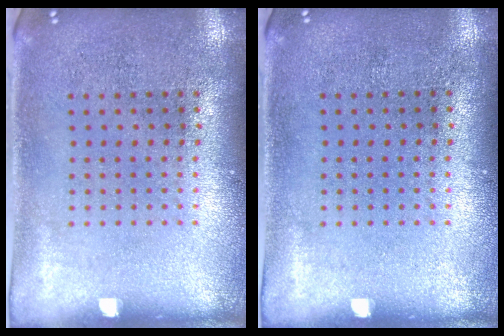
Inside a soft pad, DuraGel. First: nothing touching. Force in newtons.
{"total": 0.0}